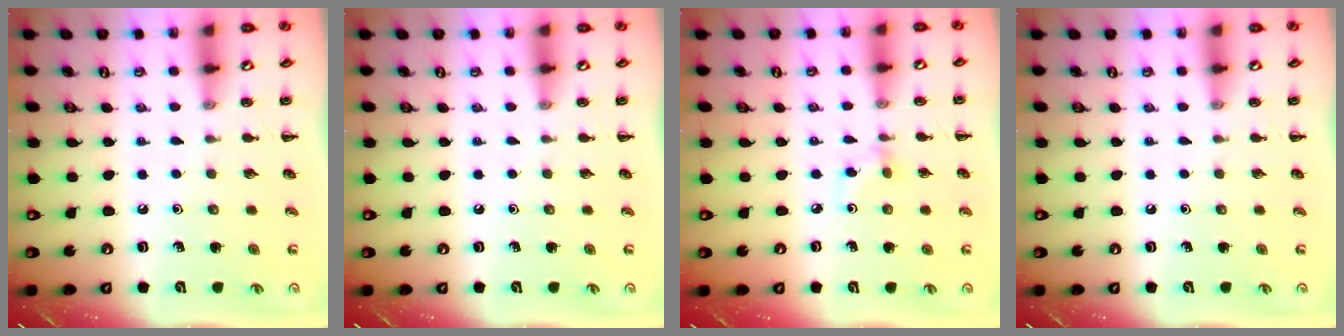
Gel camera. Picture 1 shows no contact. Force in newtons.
{"total": 0.0}
{"total": 2.6, "press": 2.5, "slide": 0.8}
{"total": 0.0}